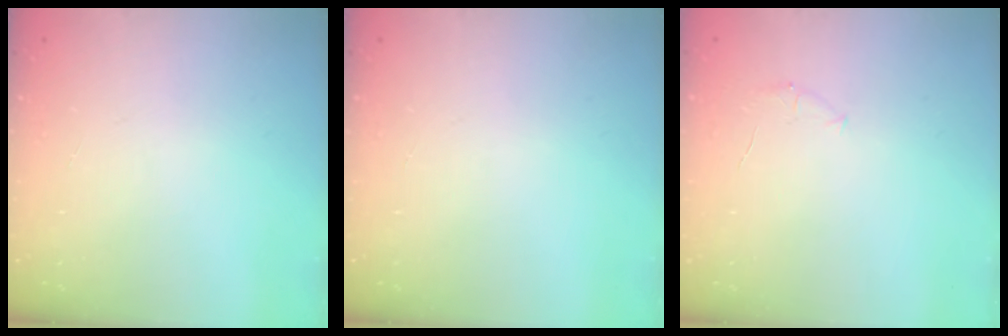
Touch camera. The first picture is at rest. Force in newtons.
{"total": 0.0}
{"total": 4.2, "press": 4.0, "slide": 1.1}